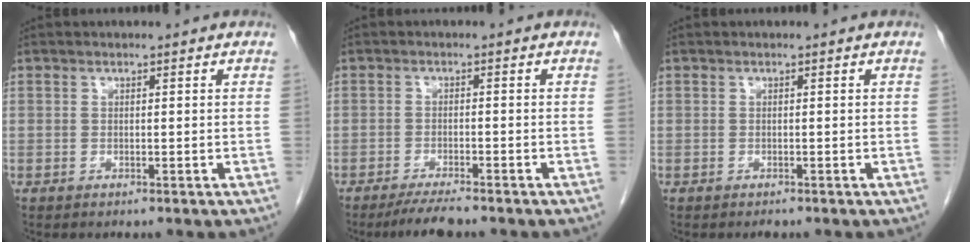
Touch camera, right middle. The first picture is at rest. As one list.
[{"total": 3.9, "force": [-3.3, 0.1, 2.0], "torque": [-0.037, -0.009, -0.059]}, {"total": 0.5, "force": [-0.5, 0.1, 0.2], "torque": [-0.006, 0.000, -0.005]}]